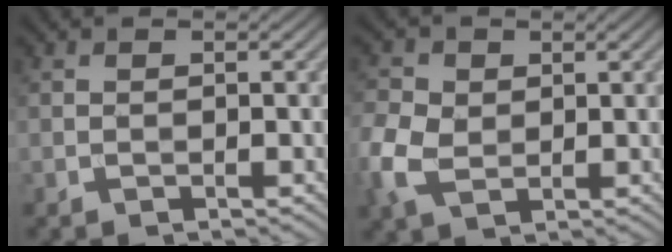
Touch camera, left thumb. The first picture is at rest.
{"total": 5.7, "force": [-0.2, 4.3, 3.6], "torque": [-0.107, 0.003, -0.012]}